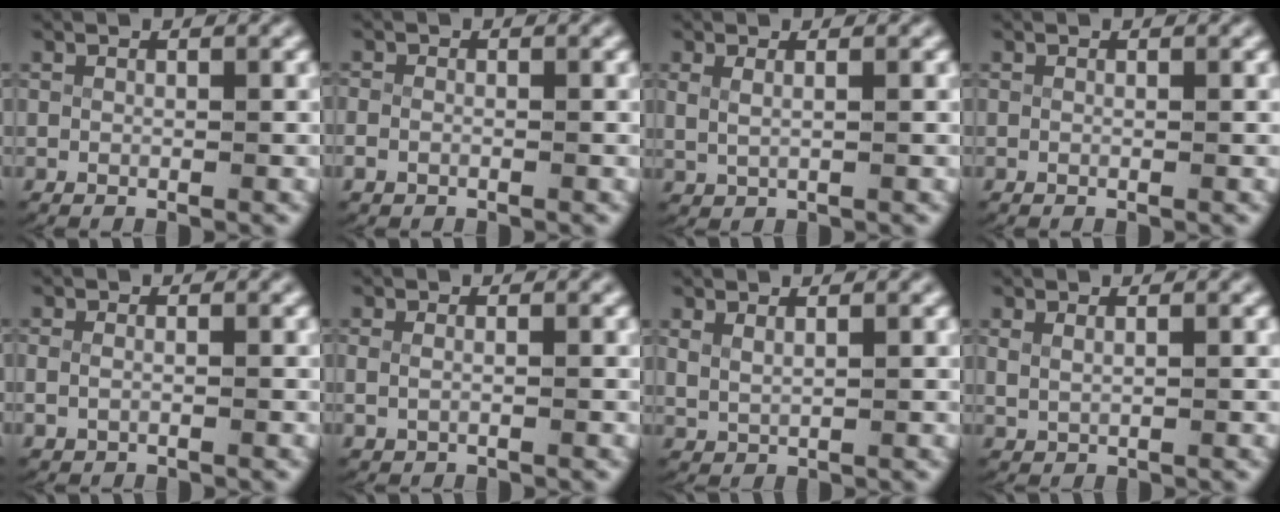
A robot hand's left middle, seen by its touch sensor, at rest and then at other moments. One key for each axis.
{"total": 1.6, "fx": -1.0, "fy": 1.2, "fz": 0.5, "tx": -0.026, "ty": -0.010, "tz": -0.013}
{"total": 1.3, "fx": 0.7, "fy": 0.5, "fz": 1.0, "tx": -0.027, "ty": -0.005, "tz": 0.021}
{"total": 0.0}
{"total": 1.5, "fx": -0.2, "fy": 1.2, "fz": 0.9, "tx": -0.035, "ty": -0.009, "tz": 0.005}
{"total": 1.3, "fx": 0.1, "fy": 0.9, "fz": 0.9, "tx": -0.031, "ty": -0.006, "tz": 0.009}
{"total": 1.5, "fx": 1.2, "fy": 0.7, "fz": 0.5, "tx": -0.018, "ty": -0.004, "tz": 0.033}
{"total": 1.0, "fx": 0.8, "fy": 0.4, "fz": 0.5, "tx": -0.015, "ty": -0.004, "tz": 0.025}